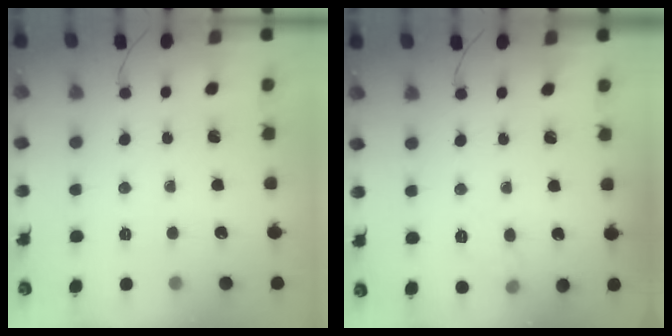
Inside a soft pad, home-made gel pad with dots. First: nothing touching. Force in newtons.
{"total": 7.8, "press": 7.7, "slide": 1.3}